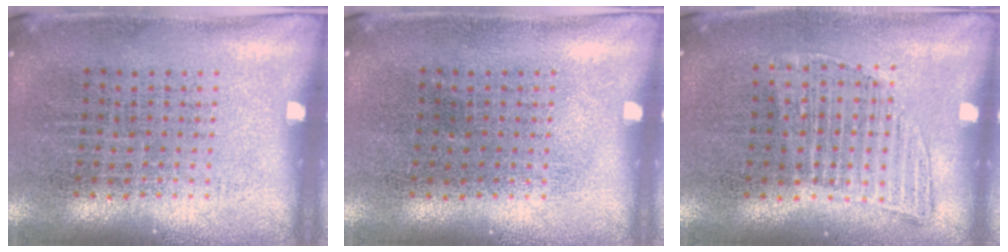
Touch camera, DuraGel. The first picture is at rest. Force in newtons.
{"total": 0.0}
{"total": 1.2, "press": 1.0, "slide": 0.6}